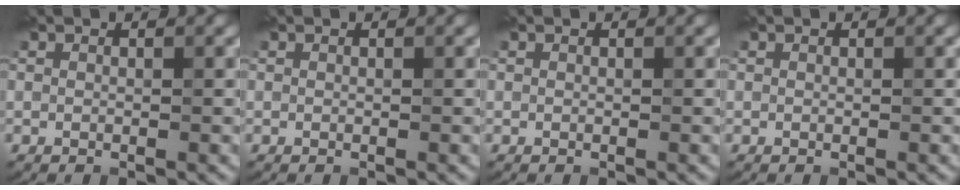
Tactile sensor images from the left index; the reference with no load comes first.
{"total": 0.0}
{"total": 0.0}
{"total": 0.0}